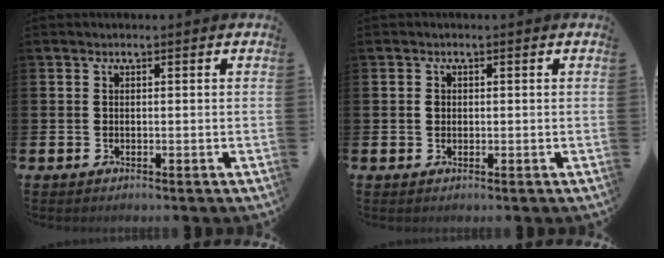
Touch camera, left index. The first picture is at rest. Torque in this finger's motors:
{"motor_torque": [0.33, 0.31, -0.02, -0.01]}